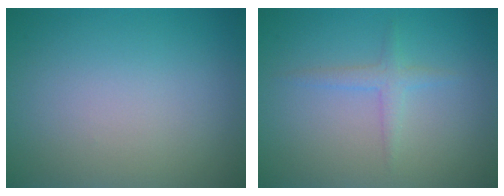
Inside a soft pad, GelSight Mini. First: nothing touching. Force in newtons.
{"total": 1.5, "press": 1.5, "slide": 0.1}